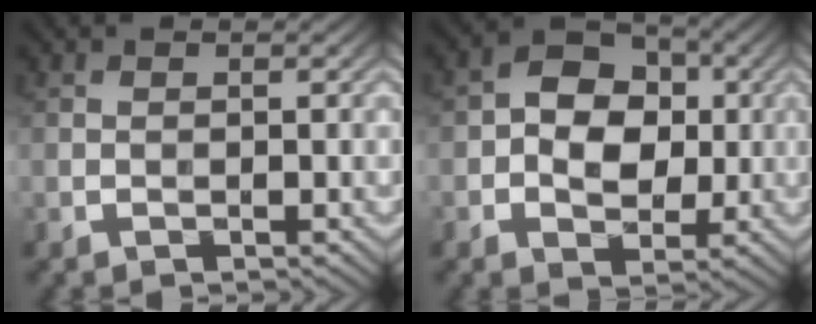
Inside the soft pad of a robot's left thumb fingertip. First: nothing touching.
{"total": 7.1, "force": [0.0, 5.3, 4.7], "torque": [-0.074, 0.005, -0.009]}